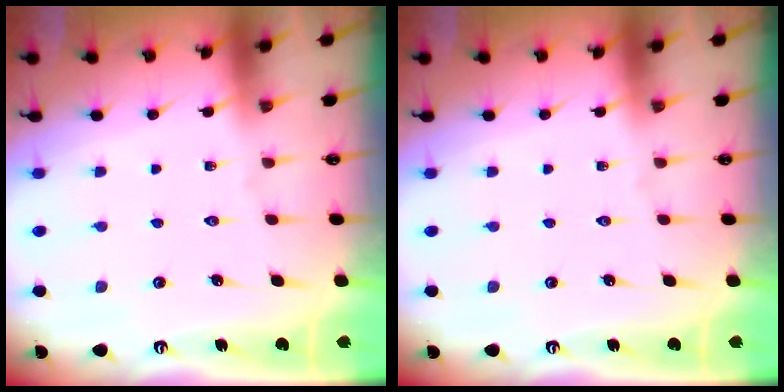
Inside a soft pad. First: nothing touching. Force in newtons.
{"total": 0.0}